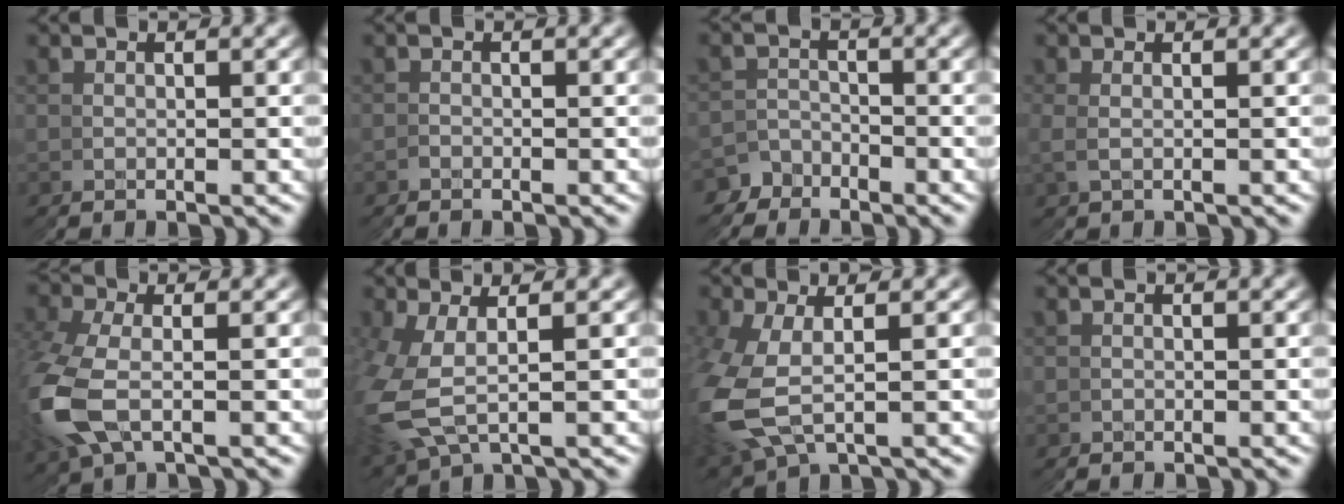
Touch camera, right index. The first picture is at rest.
{"total": 1.9, "force": [-1.0, -0.4, -1.5], "torque": [0.022, 0.002, -0.020]}
{"total": 4.4, "force": [-3.1, -0.1, -3.1], "torque": [0.068, 0.009, -0.067]}
{"total": 0.8, "force": [0.3, -0.7, -0.1], "torque": [-0.007, 0.004, 0.005]}
{"total": 3.6, "force": [-0.7, 3.4, 1.1], "torque": [-0.091, -0.025, 0.003]}
{"total": 5.0, "force": [-0.9, 4.2, 2.4], "torque": [-0.097, -0.026, 0.006]}
{"total": 5.9, "force": [-1.5, 5.1, 2.8], "torque": [-0.106, -0.033, -0.002]}
{"total": 0.5, "force": [-0.3, 0.1, -0.4], "torque": [0.005, -0.003, -0.003]}